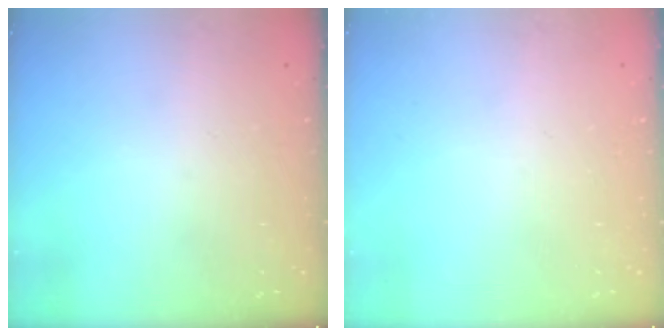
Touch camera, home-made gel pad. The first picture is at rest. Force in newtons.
{"total": 0.0}